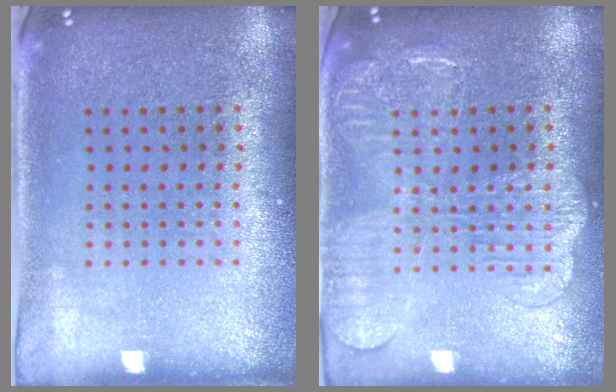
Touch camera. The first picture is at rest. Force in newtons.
{"total": 2.3, "press": 2.2, "slide": 0.4}